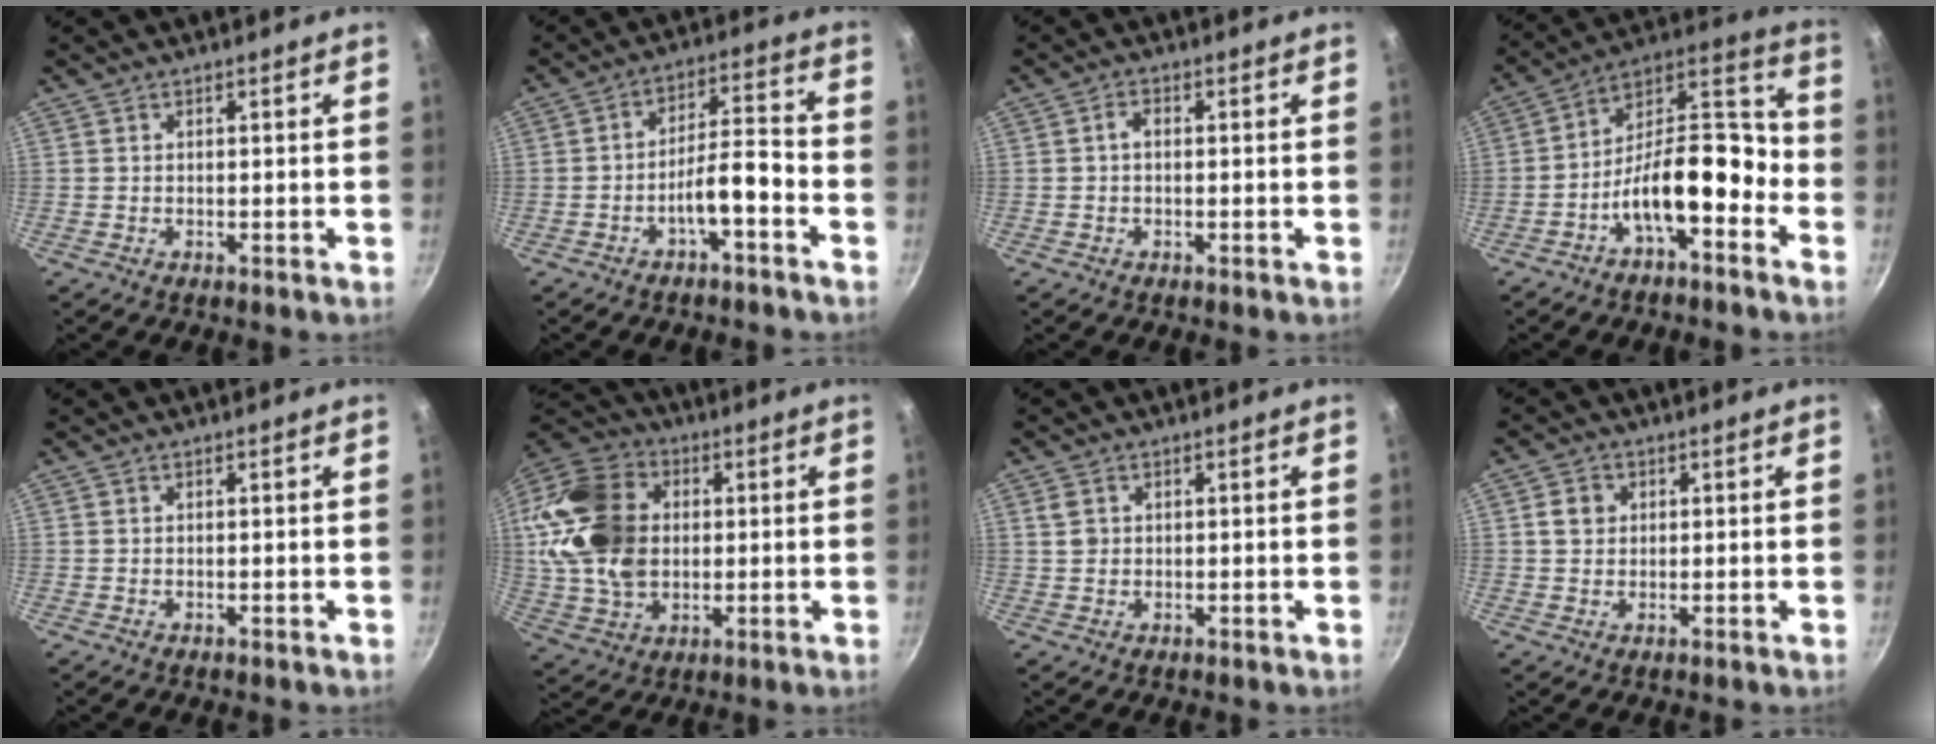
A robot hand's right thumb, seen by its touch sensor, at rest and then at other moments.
{"total": 7.9, "force": [-3.4, 2.5, 6.7], "torque": [-0.110, 0.043, -0.057]}
{"total": 1.8, "force": [0.0, 1.1, 1.5], "torque": [-0.023, 0.008, -0.003]}
{"total": 16.8, "force": [-5.8, 7.4, 13.9], "torque": [-0.208, 0.080, -0.098]}
{"total": 0.0}
{"total": 22.2, "force": [2.2, 15.9, 15.4], "torque": [-0.330, 0.011, 0.044]}
{"total": 2.2, "force": [0.7, 1.8, 1.2], "torque": [-0.020, -0.001, 0.017]}
{"total": 3.5, "force": [0.8, 3.0, 1.7], "torque": [-0.019, 0.001, 0.014]}